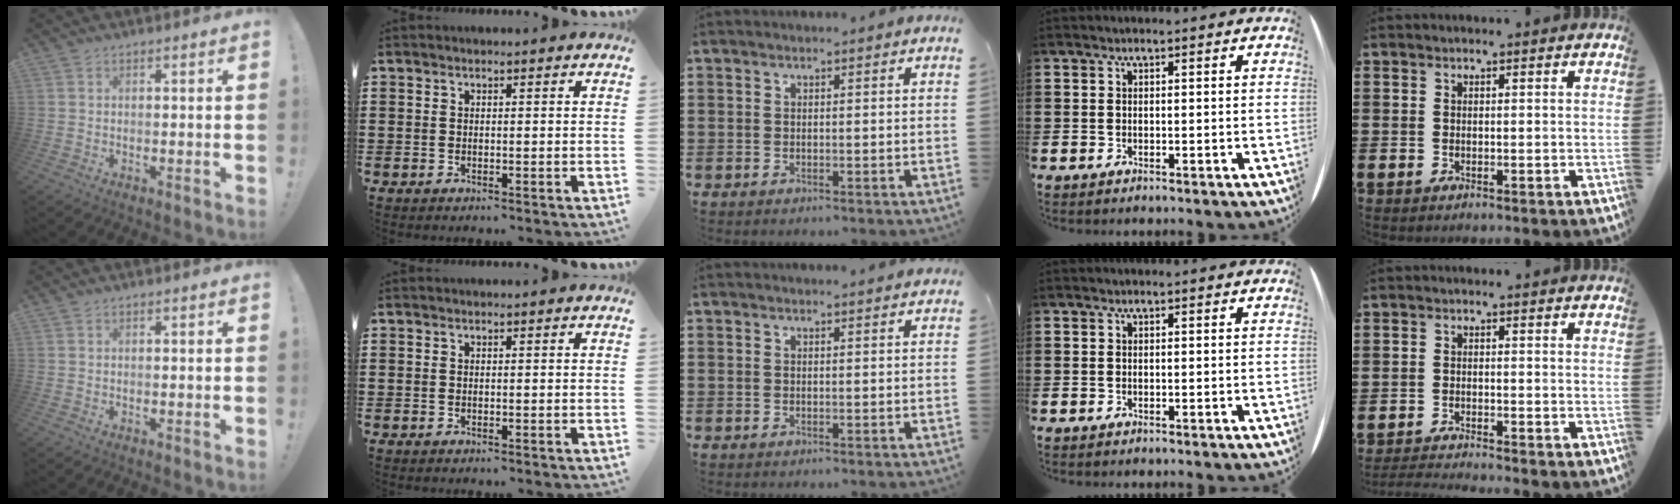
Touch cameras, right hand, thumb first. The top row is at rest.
{"middle": {"total": 0.5, "force": [0.5, 0.0, 0.1], "torque": [0.003, -0.003, 0.008]}, "little": {"total": 1.7, "force": [-1.6, -0.2, 0.3], "torque": [-0.004, 0.001, -0.033]}}